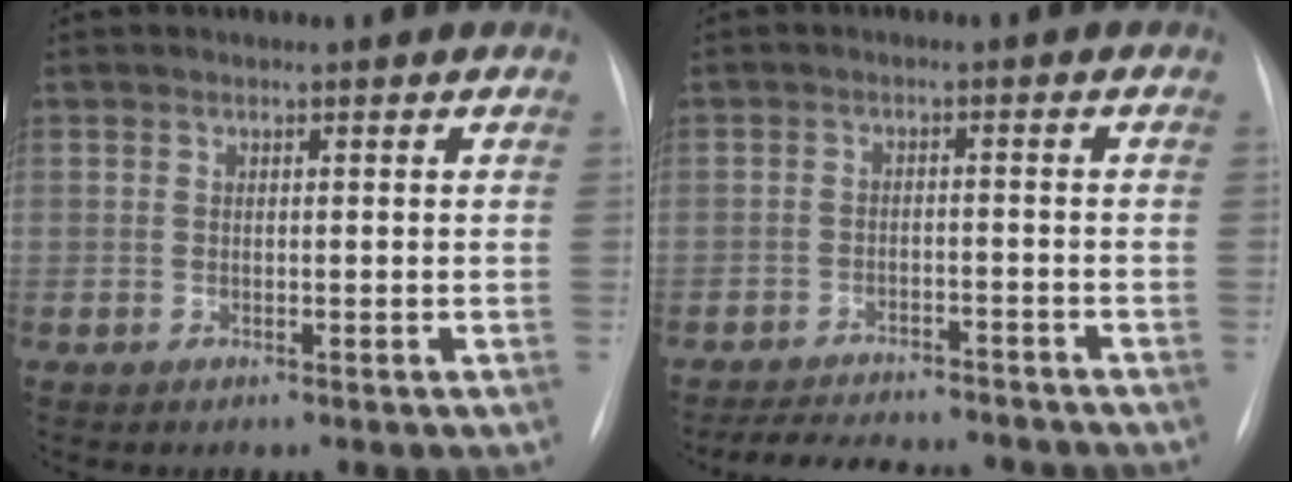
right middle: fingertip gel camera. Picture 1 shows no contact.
{"total": 12.0, "force": [-11.0, 2.6, 3.9], "torque": [-0.066, 0.003, -0.149]}